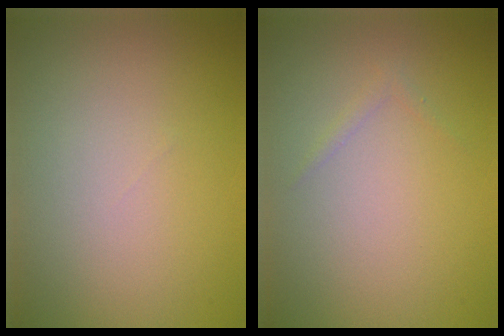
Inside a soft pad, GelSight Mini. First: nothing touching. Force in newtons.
{"total": 0.6, "press": 0.6, "slide": 0.0}